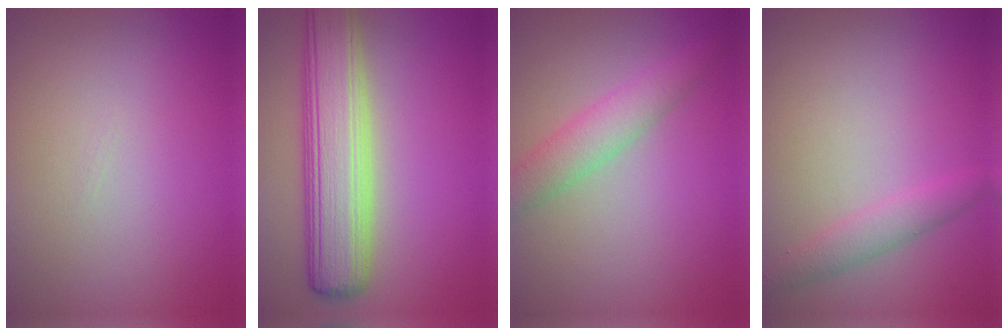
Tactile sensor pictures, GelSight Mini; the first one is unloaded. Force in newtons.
{"total": 8.6, "press": 8.6, "slide": 0.7}
{"total": 3.4, "press": 3.4, "slide": 0.1}
{"total": 2.0, "press": 2.0, "slide": 0.3}